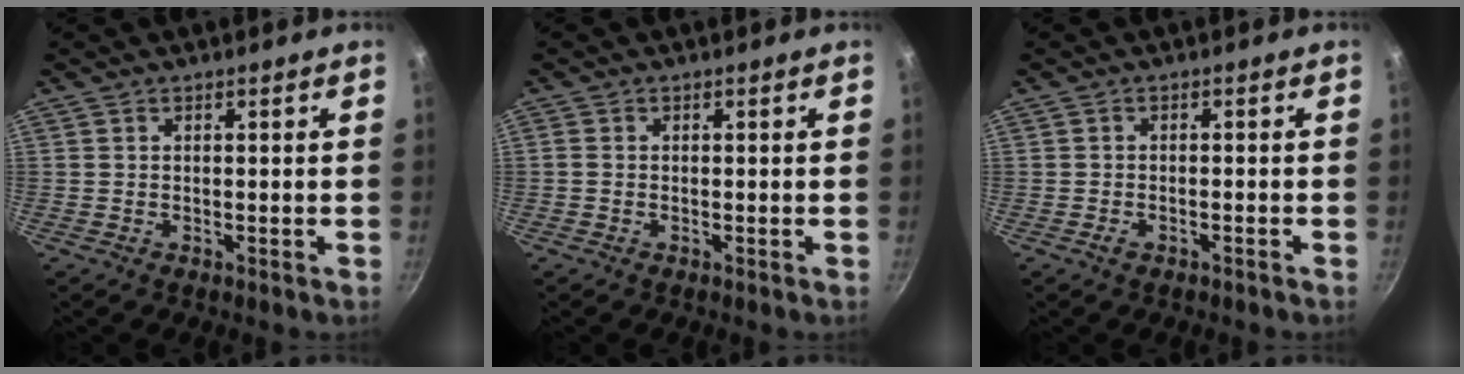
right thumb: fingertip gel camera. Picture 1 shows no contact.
{"total": 0.8, "force": [-0.1, 0.6, 0.5], "torque": [-0.012, 0.002, -0.003]}
{"total": 1.2, "force": [-0.9, 0.4, 0.7], "torque": [-0.019, 0.010, -0.016]}